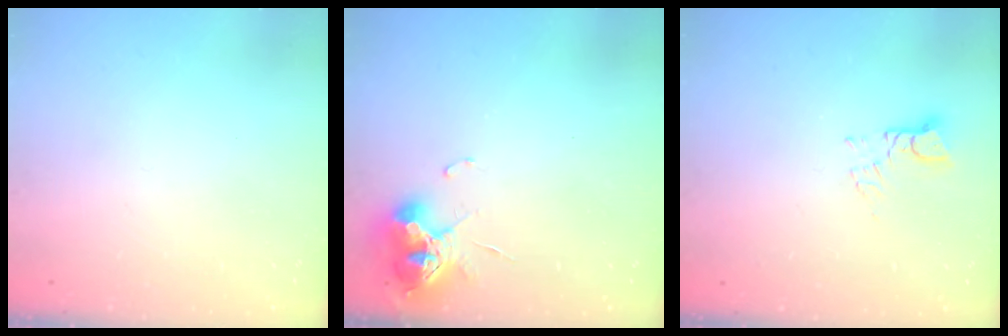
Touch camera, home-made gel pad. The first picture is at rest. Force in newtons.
{"total": 10.1, "press": 10.0, "slide": 0.5}
{"total": 2.8, "press": 2.8, "slide": 0.3}